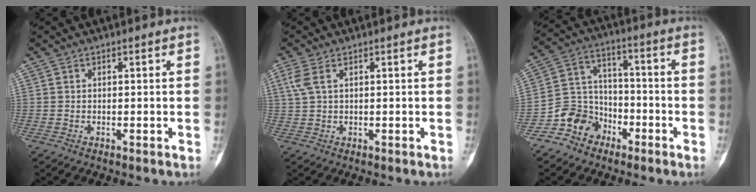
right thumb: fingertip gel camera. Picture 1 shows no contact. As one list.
[{"total": 3.2, "force": [1.3, 1.5, 2.4], "torque": [-0.075, 0.015, 0.035]}, {"total": 9.6, "force": [-5.9, 7.3, 2.2], "torque": [-0.012, 0.065, -0.116]}]